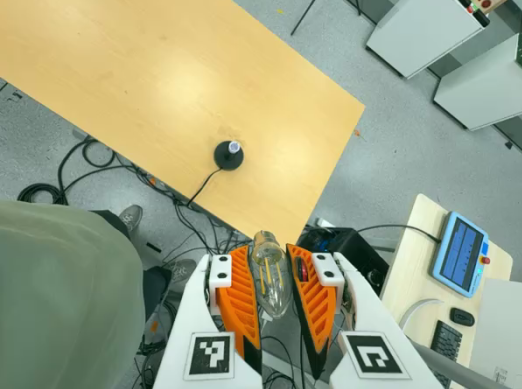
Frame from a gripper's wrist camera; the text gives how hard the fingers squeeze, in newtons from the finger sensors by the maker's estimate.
{"total": 20.2, "left": 22.1, "right": 18.2}